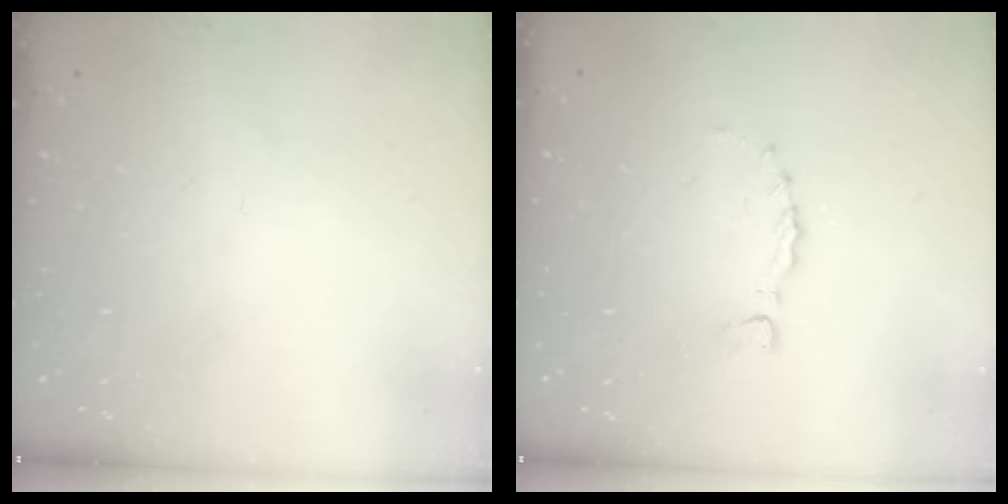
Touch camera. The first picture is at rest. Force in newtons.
{"total": 0.0}